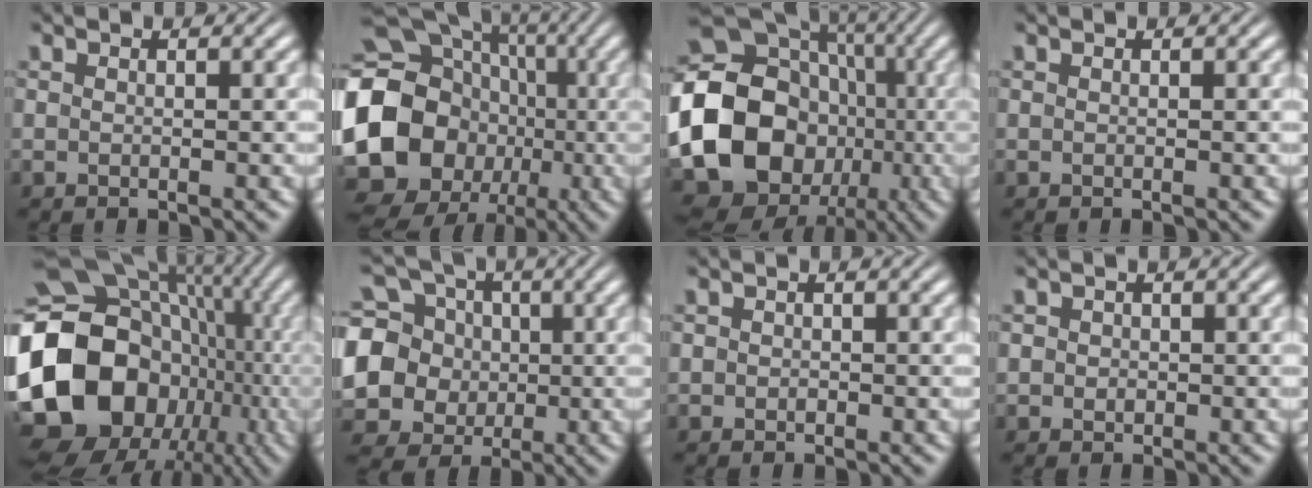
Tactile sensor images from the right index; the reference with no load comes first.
{"total": 20.9, "force": [-2.5, 18.0, 10.4], "torque": [-0.246, -0.068, -0.034]}
{"total": 22.6, "force": [-3.7, 19.1, 11.5], "torque": [-0.273, -0.073, -0.052]}
{"total": 0.0}
{"total": 22.1, "force": [-3.2, 16.8, 14.1], "torque": [-0.288, -0.070, -0.029]}
{"total": 16.2, "force": [-0.8, 14.9, 6.3], "torque": [-0.177, -0.061, -0.013]}
{"total": 0.9, "force": [-0.1, 0.9, 0.2], "torque": [-0.011, -0.007, 0.003]}
{"total": 1.6, "force": [0.0, 1.5, 0.5], "torque": [-0.018, -0.008, 0.004]}